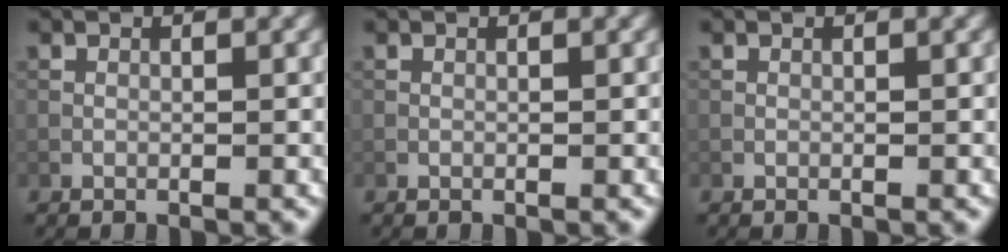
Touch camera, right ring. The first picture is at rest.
{"total": 0.0}
{"total": 0.0}